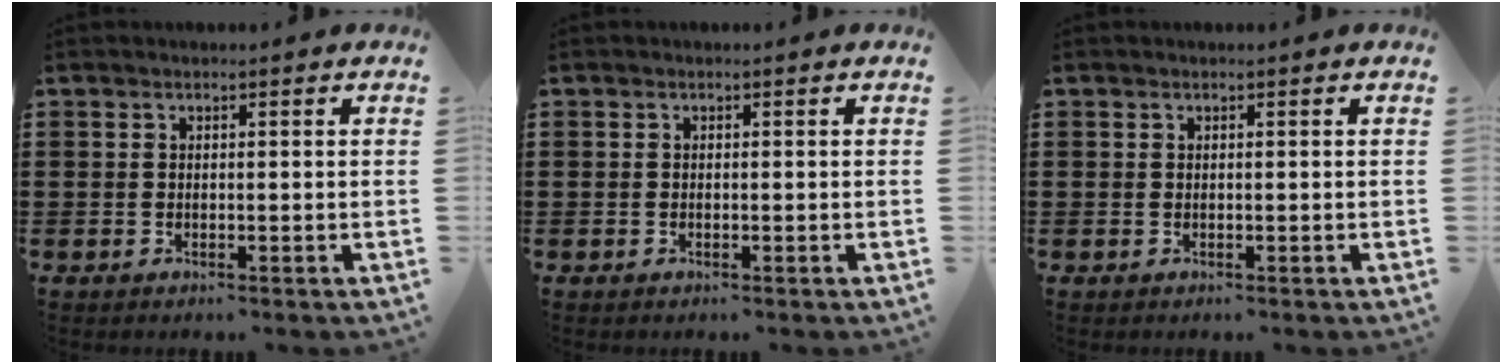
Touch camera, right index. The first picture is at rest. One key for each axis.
{"total": 0.0}
{"total": 0.0}